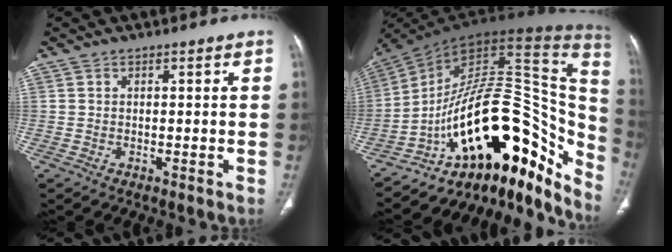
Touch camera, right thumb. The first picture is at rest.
{"total": 32.3, "force": [-13.5, 16.3, 24.5], "torque": [-0.236, 0.122, -0.193]}